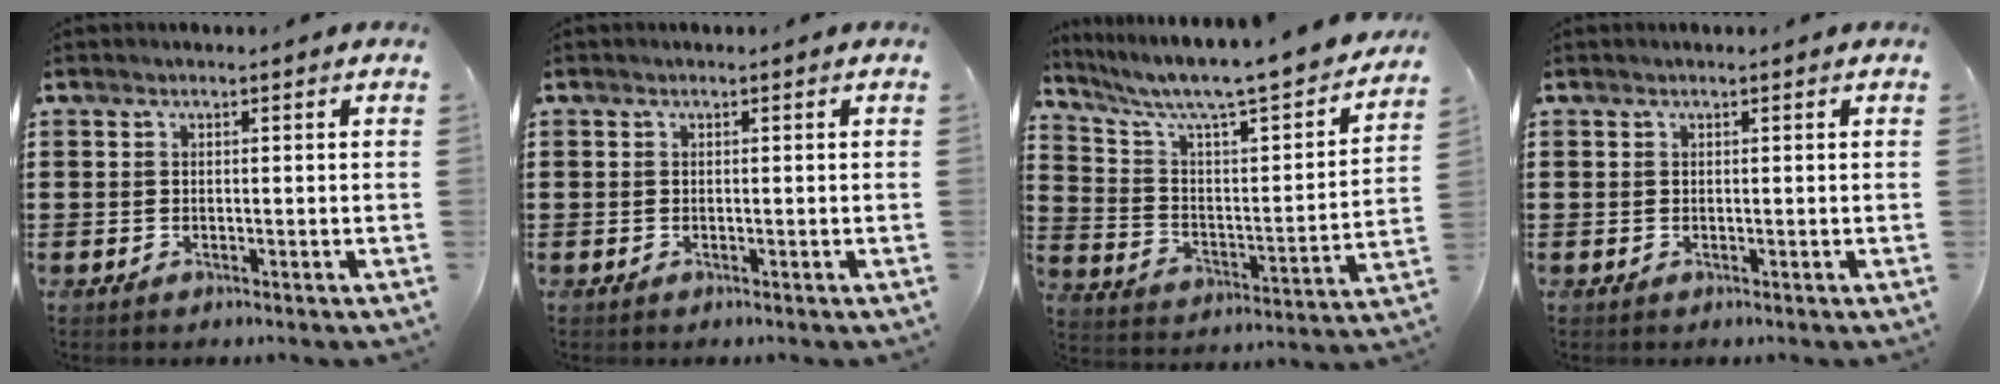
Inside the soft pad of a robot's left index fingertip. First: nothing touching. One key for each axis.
{"total": 0.0}
{"total": 7.0, "fx": 6.1, "fy": 0.5, "fz": 3.5, "tx": -0.097, "ty": -0.058, "tz": 0.095}
{"total": 0.0}